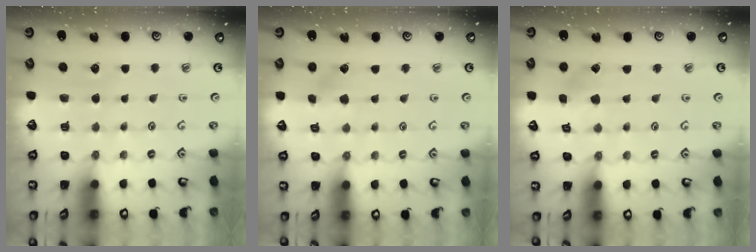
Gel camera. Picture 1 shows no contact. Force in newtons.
{"total": 2.4, "press": 2.4, "slide": 0.3}
{"total": 2.2, "press": 2.2, "slide": 0.3}